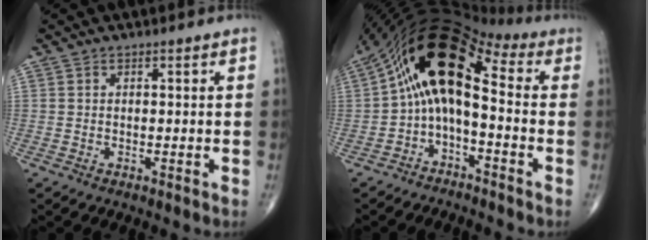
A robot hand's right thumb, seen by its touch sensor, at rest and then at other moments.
{"total": 14.1, "force": [0.2, 6.9, 12.2], "torque": [-0.198, 0.069, -0.007]}